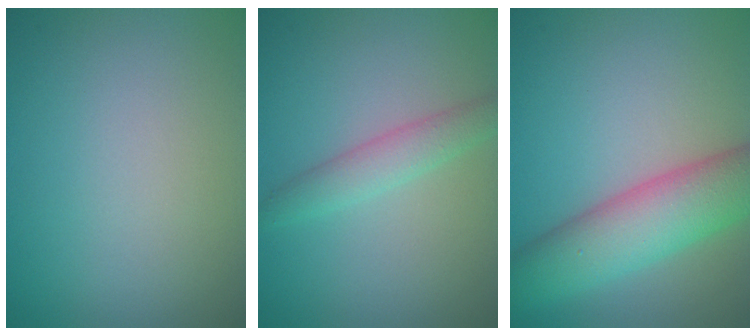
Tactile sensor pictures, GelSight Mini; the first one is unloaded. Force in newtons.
{"total": 2.3, "press": 2.3, "slide": 0.1}
{"total": 6.9, "press": 6.9, "slide": 0.2}